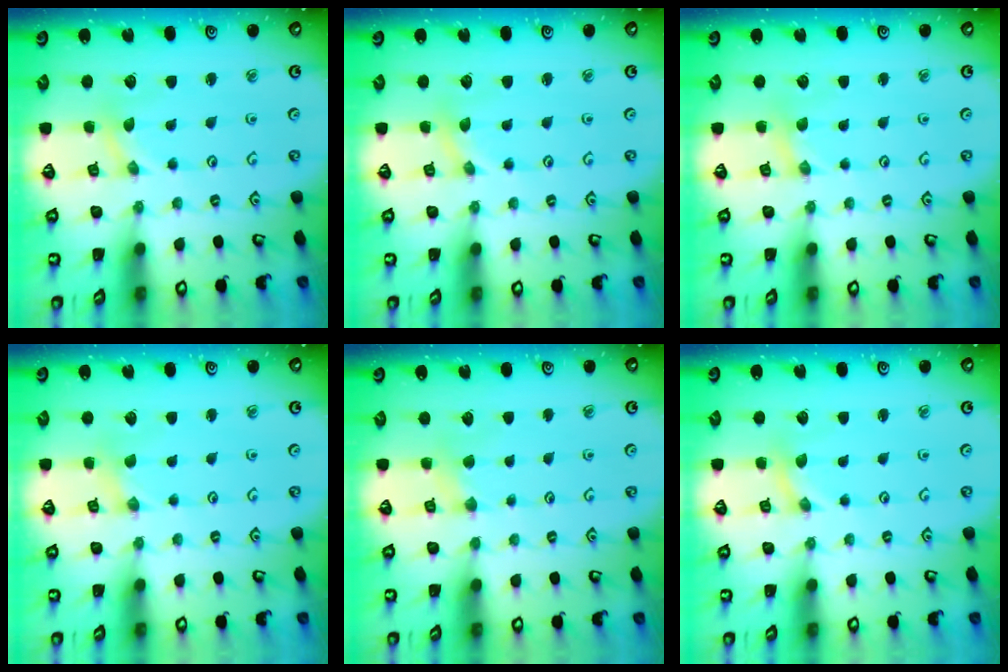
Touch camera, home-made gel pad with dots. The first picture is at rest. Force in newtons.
{"total": 0.8, "press": 0.8, "slide": 0.0}
{"total": 0.0}
{"total": 0.0}
{"total": 2.8, "press": 2.7, "slide": 0.6}
{"total": 0.0}